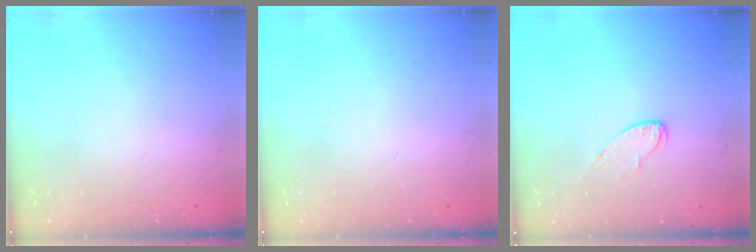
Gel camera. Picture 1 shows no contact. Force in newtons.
{"total": 0.0}
{"total": 5.6, "press": 5.6, "slide": 0.6}